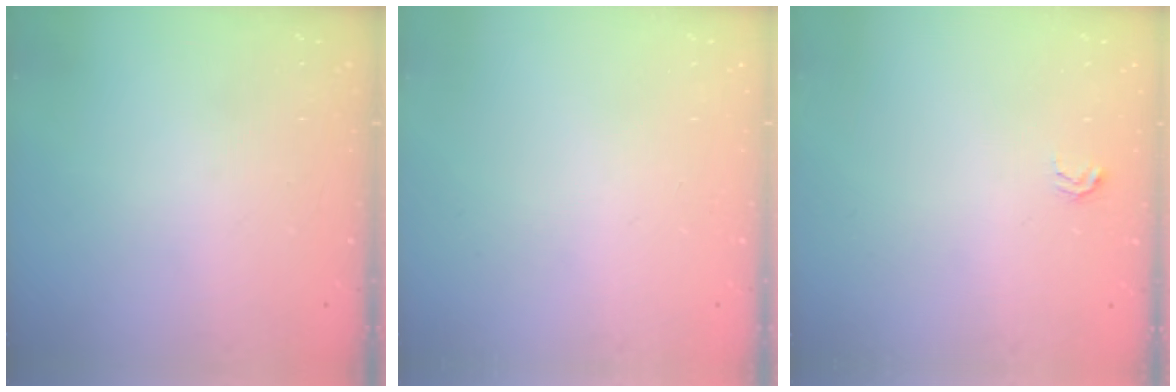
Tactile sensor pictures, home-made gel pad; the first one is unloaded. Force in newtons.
{"total": 0.0}
{"total": 2.7, "press": 2.7, "slide": 0.4}